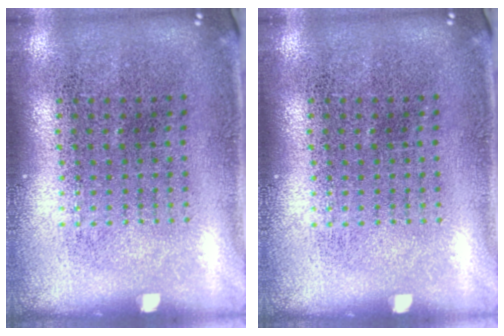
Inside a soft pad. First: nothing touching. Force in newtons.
{"total": 0.0}